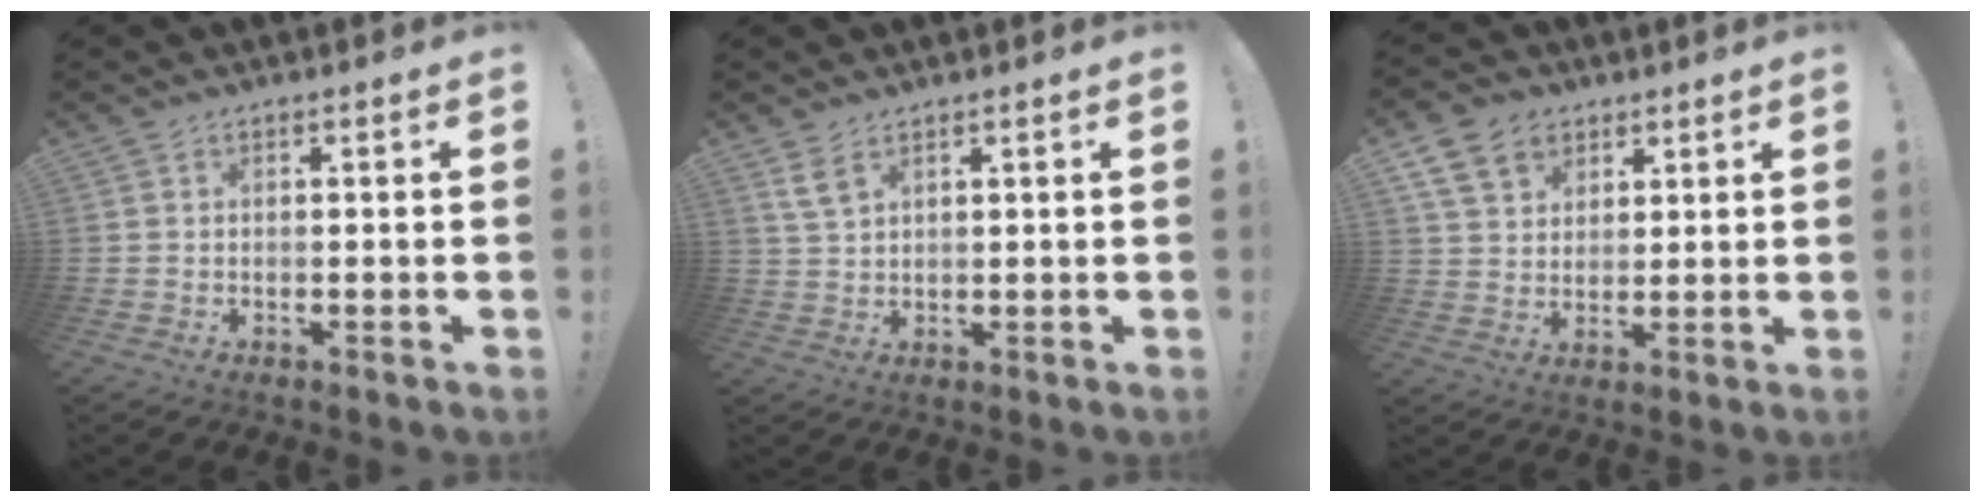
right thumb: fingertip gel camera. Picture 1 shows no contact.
{"total": 5.1, "force": [3.3, 2.5, 2.9], "torque": [-0.048, -0.015, 0.062]}
{"total": 10.9, "force": [5.6, 8.3, 4.4], "torque": [-0.074, -0.020, 0.113]}